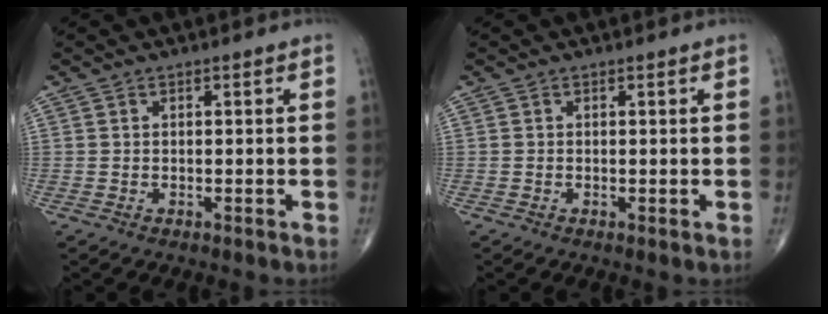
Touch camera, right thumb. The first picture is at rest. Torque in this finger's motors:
{"motor_torque": [-0.09, 0.06, -0.11, 0.21, -0.02]}